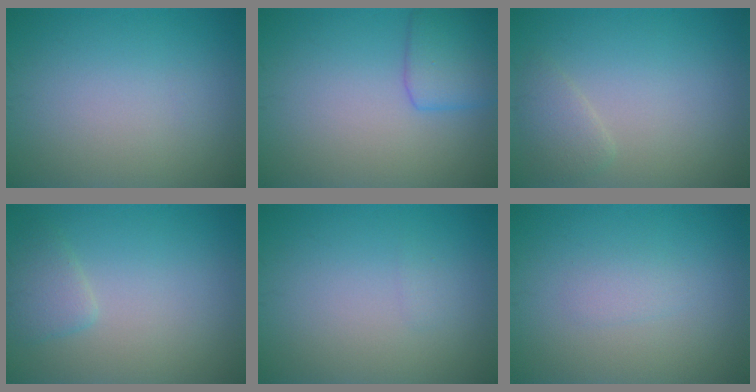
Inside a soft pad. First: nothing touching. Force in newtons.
{"total": 3.4, "press": 3.4, "slide": 0.2}
{"total": 1.6, "press": 1.6, "slide": 0.2}
{"total": 1.9, "press": 1.9, "slide": 0.2}
{"total": 0.5, "press": 0.5, "slide": 0.0}
{"total": 1.0, "press": 1.0, "slide": 0.1}